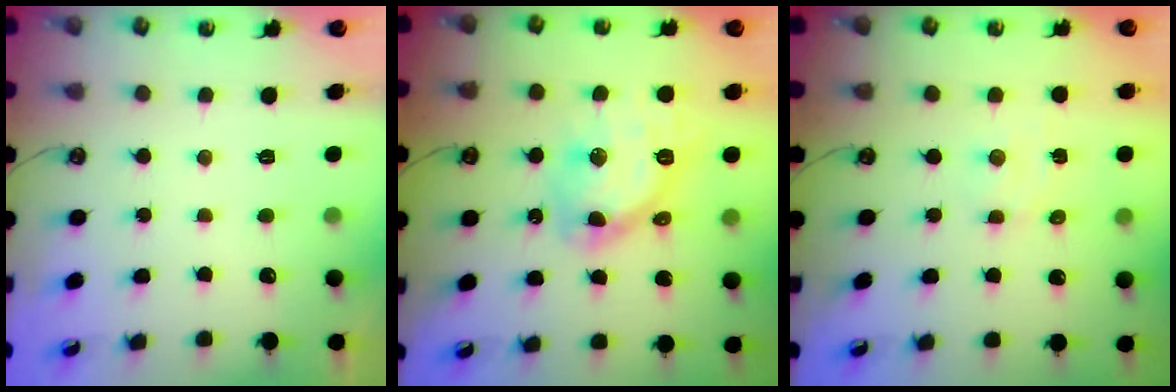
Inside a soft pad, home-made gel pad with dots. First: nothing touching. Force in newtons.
{"total": 13.1, "press": 13.0, "slide": 1.4}
{"total": 2.6, "press": 2.6, "slide": 0.4}